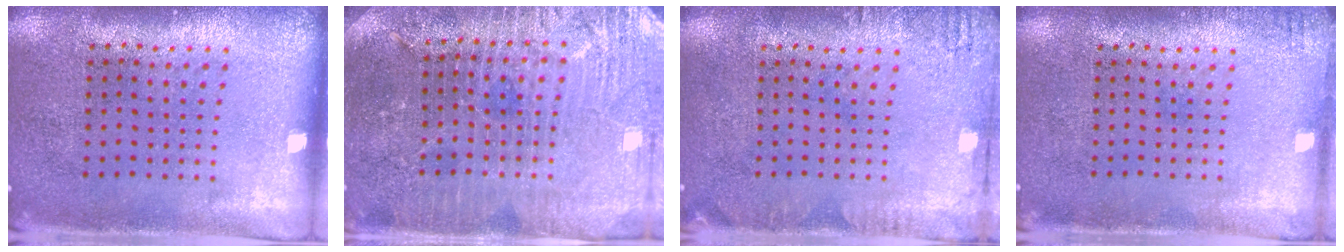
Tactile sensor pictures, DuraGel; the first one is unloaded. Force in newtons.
{"total": 4.0, "press": 3.8, "slide": 1.2}
{"total": 1.7, "press": 1.7, "slide": 0.2}
{"total": 1.0, "press": 1.0, "slide": 0.1}